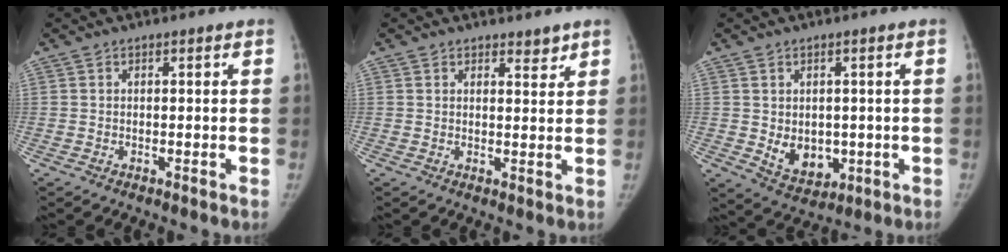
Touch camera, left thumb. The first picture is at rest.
{"total": 2.4, "force": [2.0, 1.1, 0.8], "torque": [0.006, -0.014, 0.027]}
{"total": 7.2, "force": [-0.6, 5.5, 4.6], "torque": [-0.044, -0.012, 0.012]}